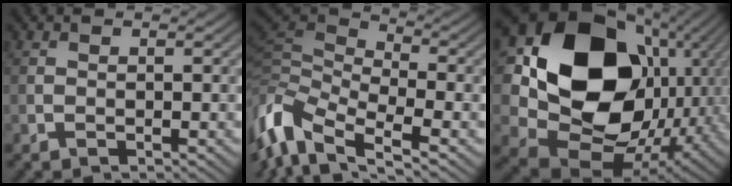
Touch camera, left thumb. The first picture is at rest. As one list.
[{"total": 11.7, "force": [-5.0, 5.5, 9.1], "torque": [-0.222, -0.002, -0.108]}, {"total": 20.3, "force": [4.0, 15.7, 12.2], "torque": [-0.280, -0.018, 0.102]}]